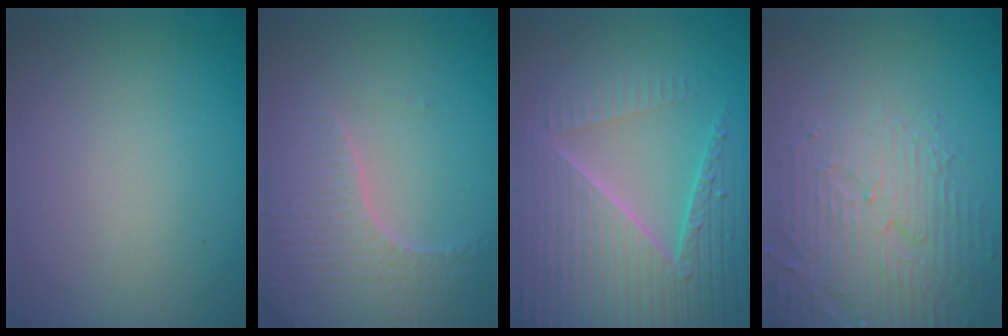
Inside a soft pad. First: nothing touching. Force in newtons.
{"total": 3.9, "press": 3.9, "slide": 0.6}
{"total": 8.8, "press": 6.2, "slide": 6.2}
{"total": 4.5, "press": 4.3, "slide": 1.3}